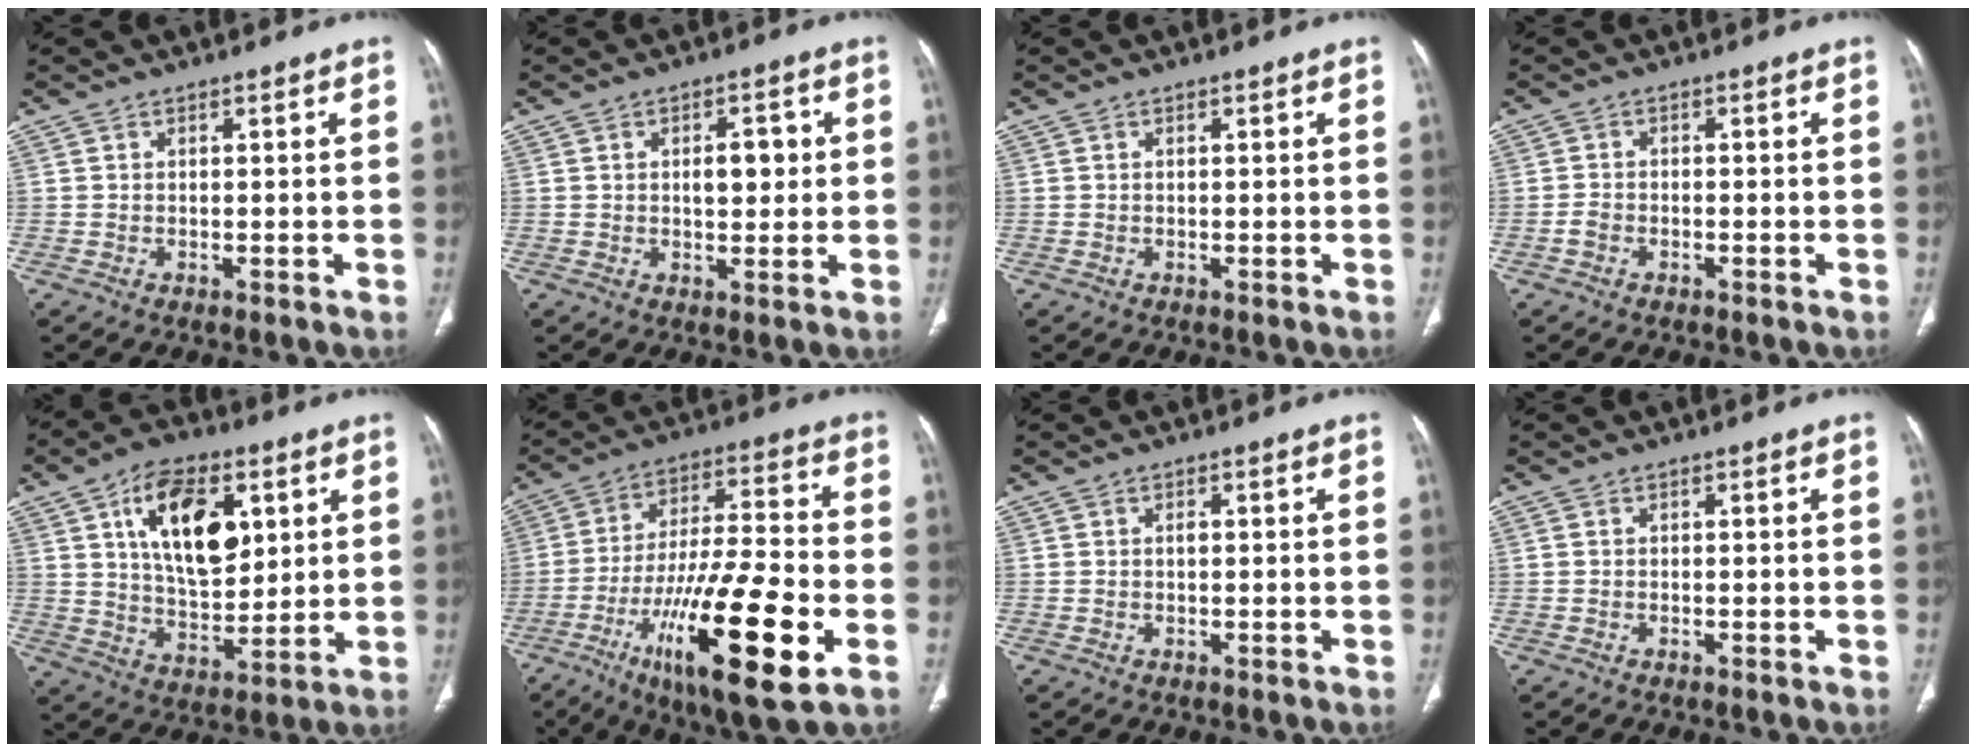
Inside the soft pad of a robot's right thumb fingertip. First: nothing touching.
{"total": 5.1, "force": [0.8, 2.7, 4.2], "torque": [-0.047, 0.000, 0.011]}
{"total": 0.0}
{"total": 1.6, "force": [-0.9, 1.0, 0.9], "torque": [-0.021, 0.006, -0.022]}
{"total": 17.0, "force": [5.9, 9.4, 12.9], "torque": [-0.176, -0.024, 0.106]}
{"total": 23.6, "force": [-9.0, 5.7, 21.1], "torque": [-0.380, 0.016, -0.145]}
{"total": 0.7, "force": [0.0, 0.3, 0.6], "torque": [-0.011, 0.001, 0.000]}
{"total": 0.0}